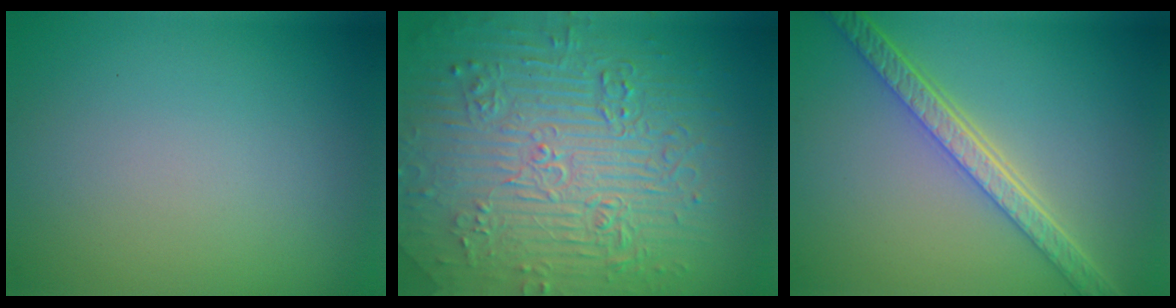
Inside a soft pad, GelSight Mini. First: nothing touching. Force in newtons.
{"total": 11.0, "press": 7.5, "slide": 8.1}
{"total": 5.5, "press": 4.3, "slide": 3.4}